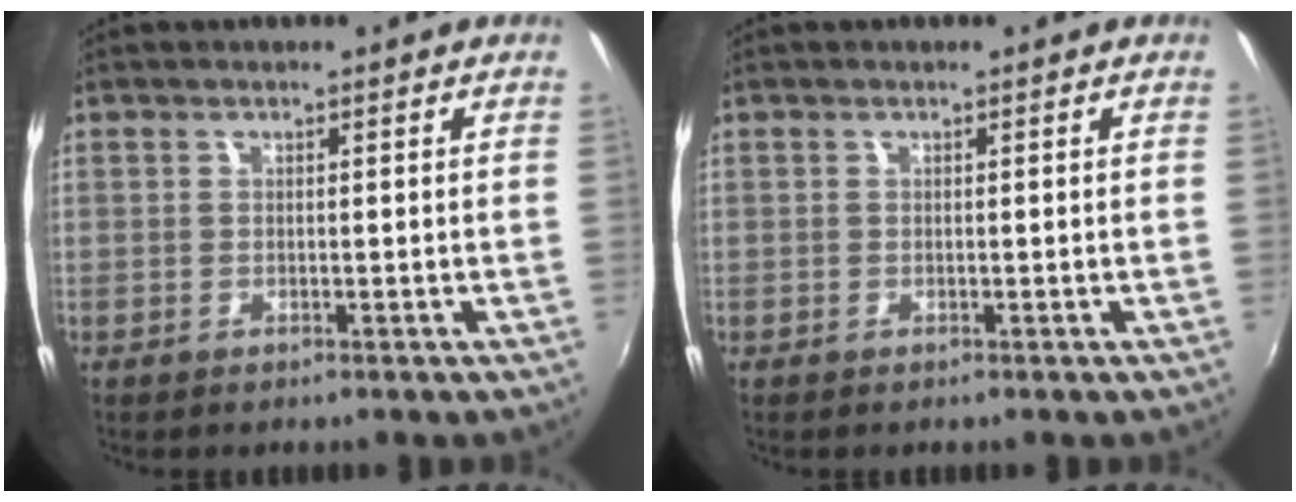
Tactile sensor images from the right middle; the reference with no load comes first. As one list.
[{"total": 0.0}]